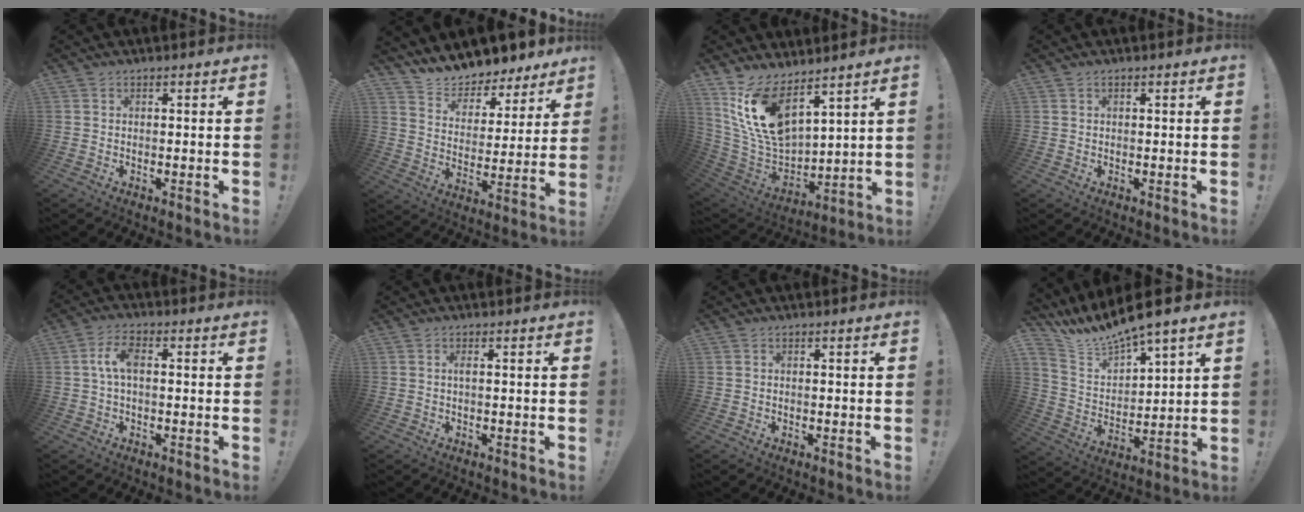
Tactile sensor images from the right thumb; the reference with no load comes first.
{"total": 10.7, "force": [10.2, 3.0, 1.3], "torque": [-0.036, -0.097, 0.183]}
{"total": 16.8, "force": [9.7, 9.0, 10.3], "torque": [-0.218, -0.063, 0.185]}
{"total": 0.0}
{"total": 6.6, "force": [0.4, 3.1, 5.8], "torque": [-0.124, 0.013, 0.008]}
{"total": 1.1, "force": [-0.1, 0.0, 1.1], "torque": [-0.021, 0.002, -0.005]}
{"total": 0.0}
{"total": 10.6, "force": [9.9, 1.5, 3.4], "torque": [-0.093, -0.087, 0.175]}